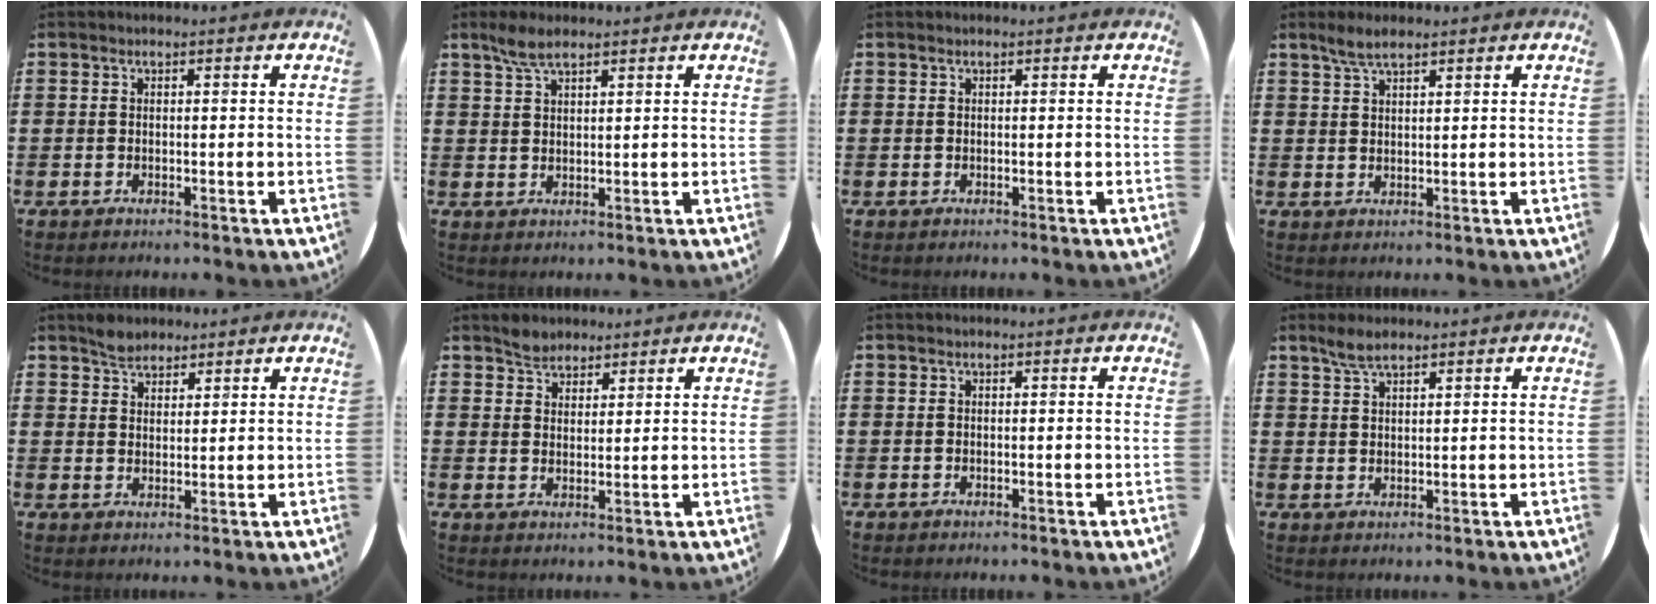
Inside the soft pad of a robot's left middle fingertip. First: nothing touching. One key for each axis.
{"total": 3.6, "fx": 2.7, "fy": 1.0, "fz": 2.1, "tx": -0.048, "ty": 0.005, "tz": 0.049}
{"total": 0.0}
{"total": 3.1, "fx": 2.4, "fy": 0.7, "fz": 1.8, "tx": -0.038, "ty": 0.004, "tz": 0.043}
{"total": 2.6, "fx": 2.4, "fy": 1.0, "fz": 0.2, "tx": -0.007, "ty": 0.003, "tz": 0.048}
{"total": 2.7, "fx": 2.4, "fy": 1.1, "fz": 0.0, "tx": -0.004, "ty": 0.004, "tz": 0.048}
{"total": 0.0}
{"total": 3.0, "fx": 2.4, "fy": 0.7, "fz": 1.7, "tx": -0.038, "ty": 0.004, "tz": 0.043}